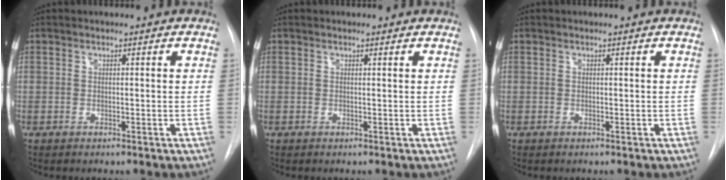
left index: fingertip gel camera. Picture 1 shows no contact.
{"total": 0.0}
{"total": 0.0}